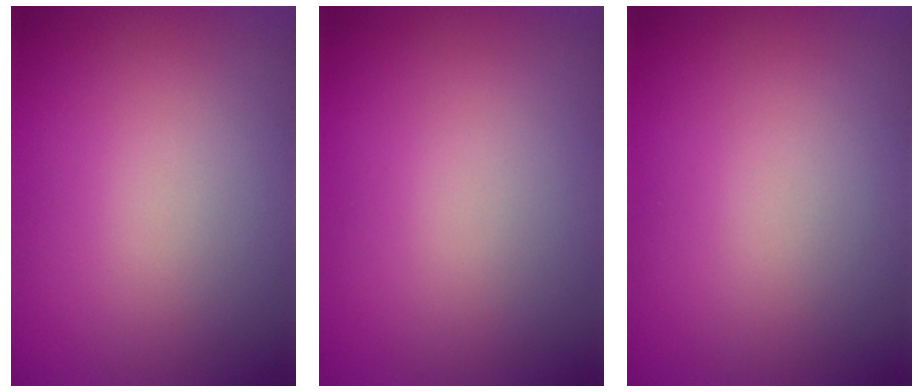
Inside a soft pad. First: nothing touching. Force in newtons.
{"total": 0.0}
{"total": 0.0}